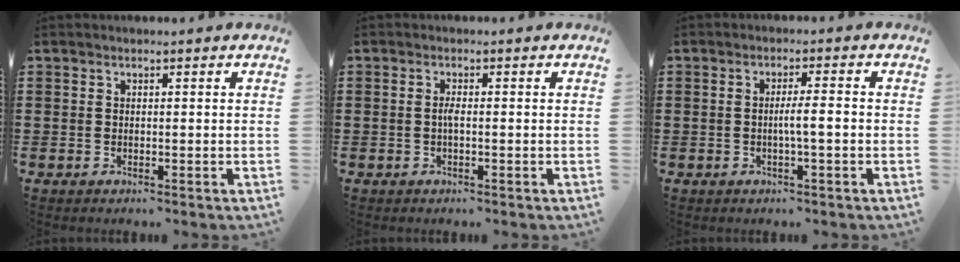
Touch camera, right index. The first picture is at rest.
{"total": 1.5, "force": [-0.4, 0.2, 1.4], "torque": [-0.038, -0.002, -0.009]}
{"total": 3.0, "force": [-0.6, 0.2, 2.9], "torque": [-0.051, -0.004, -0.011]}